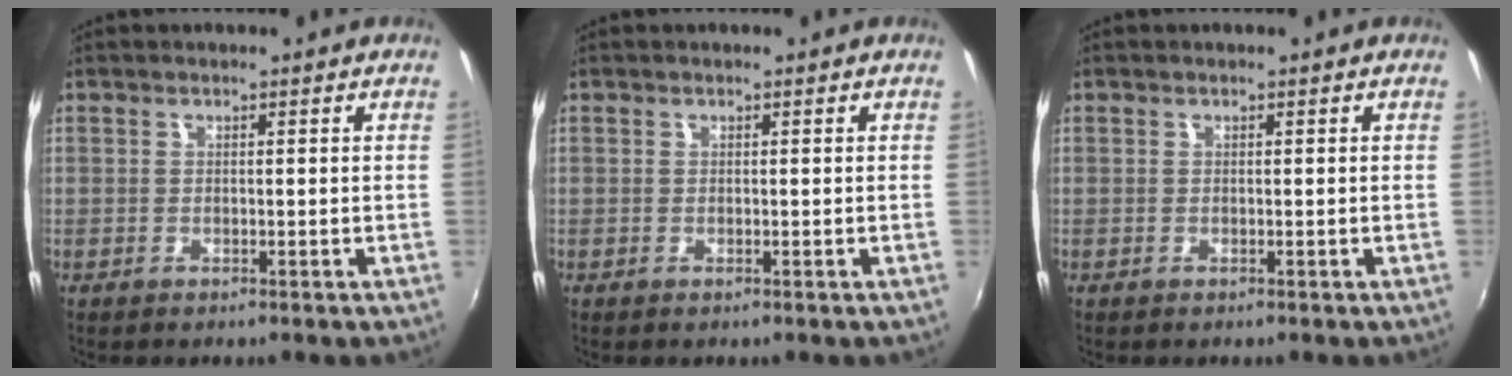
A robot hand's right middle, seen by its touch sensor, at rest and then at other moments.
{"total": 0.0}
{"total": 0.0}